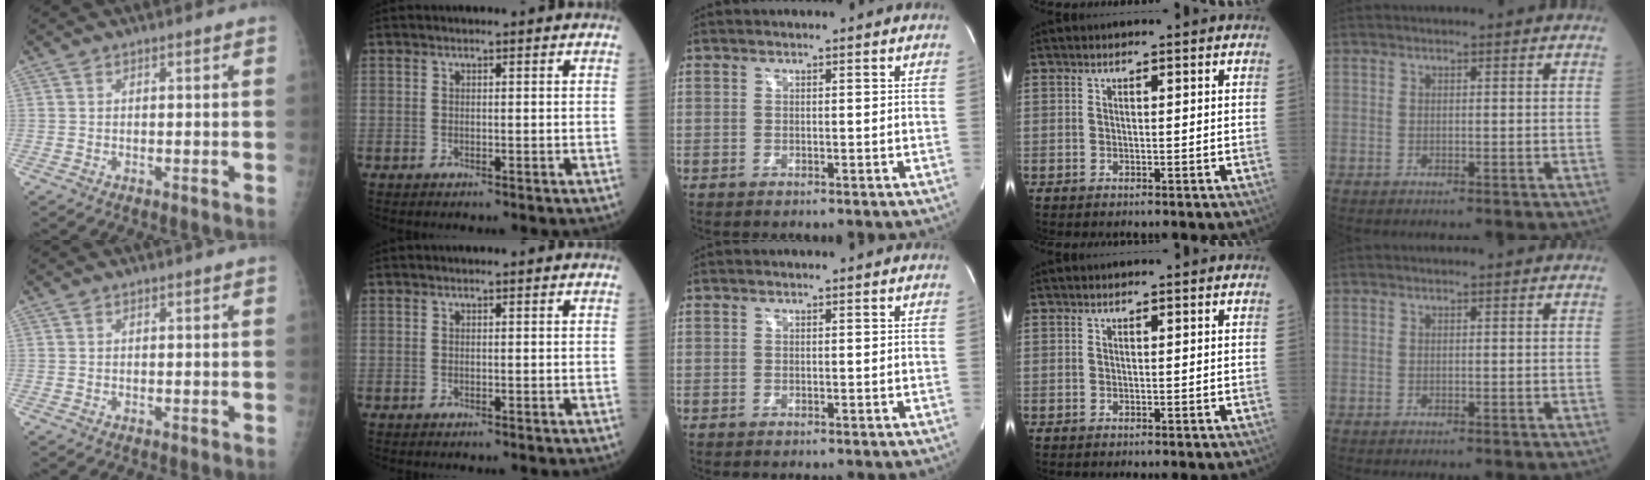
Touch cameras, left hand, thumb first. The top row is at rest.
{}